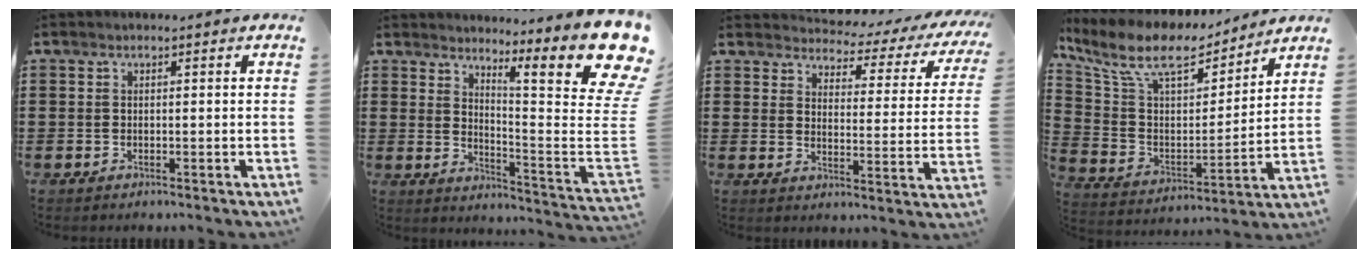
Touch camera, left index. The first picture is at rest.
{"total": 11.8, "force": [7.9, 1.6, 8.7], "torque": [-0.141, -0.068, 0.125]}
{"total": 2.9, "force": [2.7, 0.8, 0.6], "torque": [-0.026, -0.030, 0.037]}
{"total": 10.4, "force": [7.9, 3.7, 5.6], "torque": [-0.145, -0.043, 0.135]}